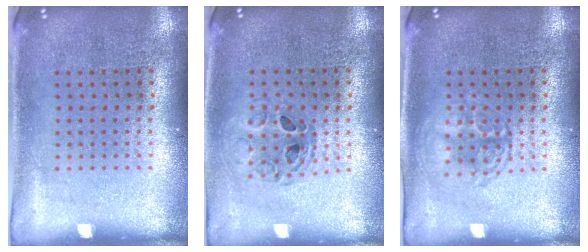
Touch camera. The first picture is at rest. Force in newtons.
{"total": 0.5, "press": 0.4, "slide": 0.2}
{"total": 1.1, "press": 1.1, "slide": 0.2}